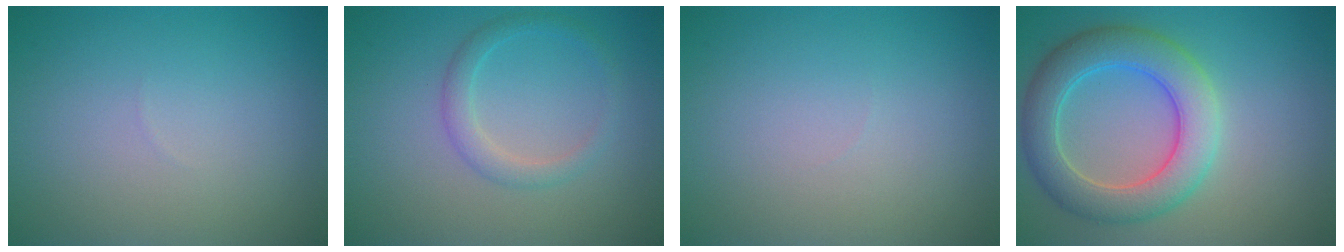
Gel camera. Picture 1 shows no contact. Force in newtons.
{"total": 2.0, "press": 2.0, "slide": 0.2}
{"total": 0.0}
{"total": 6.4, "press": 6.4, "slide": 0.4}